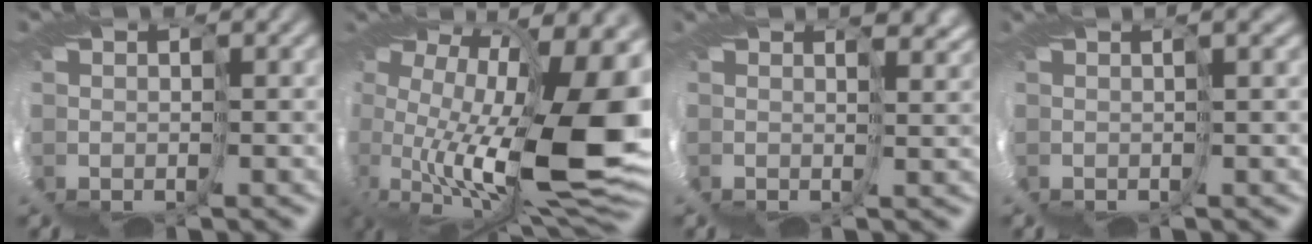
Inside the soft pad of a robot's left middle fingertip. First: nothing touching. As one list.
[{"total": 11.5, "force": [2.2, 3.1, 10.9], "torque": [-0.207, -0.030, 0.061]}, {"total": 2.0, "force": [1.8, -0.1, 0.9], "torque": [-0.017, 0.000, 0.035]}, {"total": 3.2, "force": [-0.4, -2.7, -1.6], "torque": [0.023, -0.007, 0.006]}]